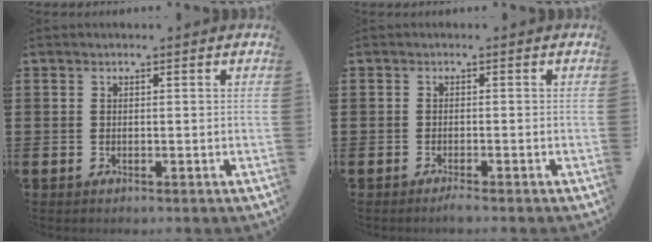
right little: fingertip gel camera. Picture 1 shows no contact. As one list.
[{"total": 0.9, "force": [-0.7, 0.0, 0.6], "torque": [-0.010, -0.003, -0.014]}]